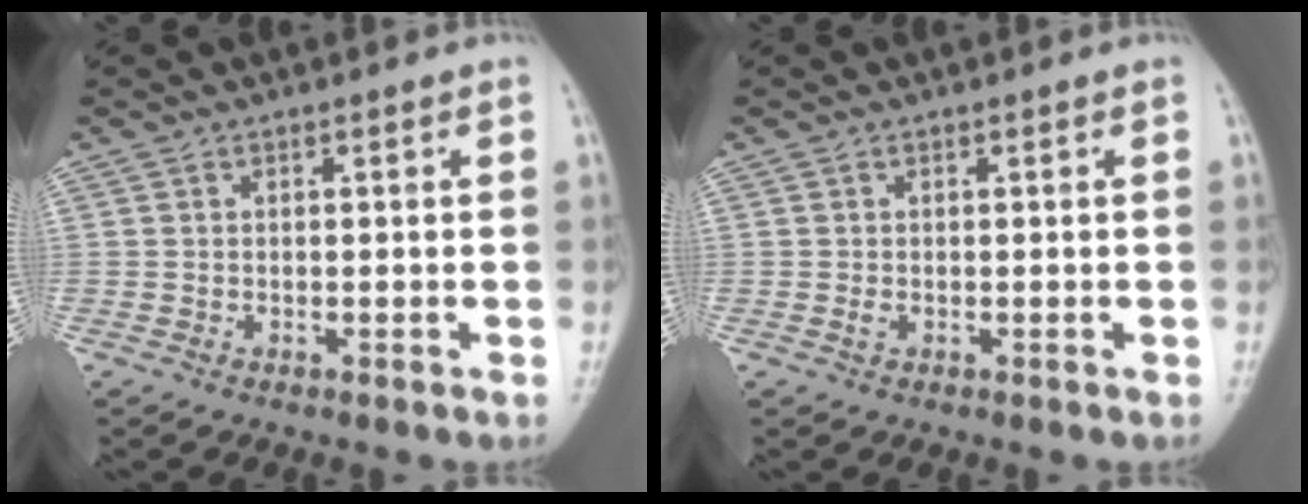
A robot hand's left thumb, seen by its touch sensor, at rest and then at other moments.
{"total": 0.7, "force": [-0.2, 0.4, 0.5], "torque": [-0.009, -0.001, -0.005]}